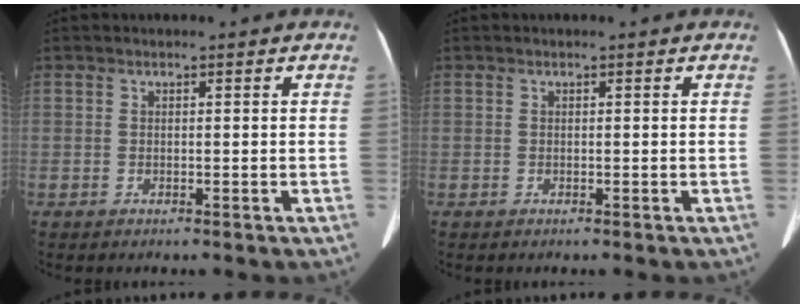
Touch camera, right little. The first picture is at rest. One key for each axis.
{"total": 0.0}